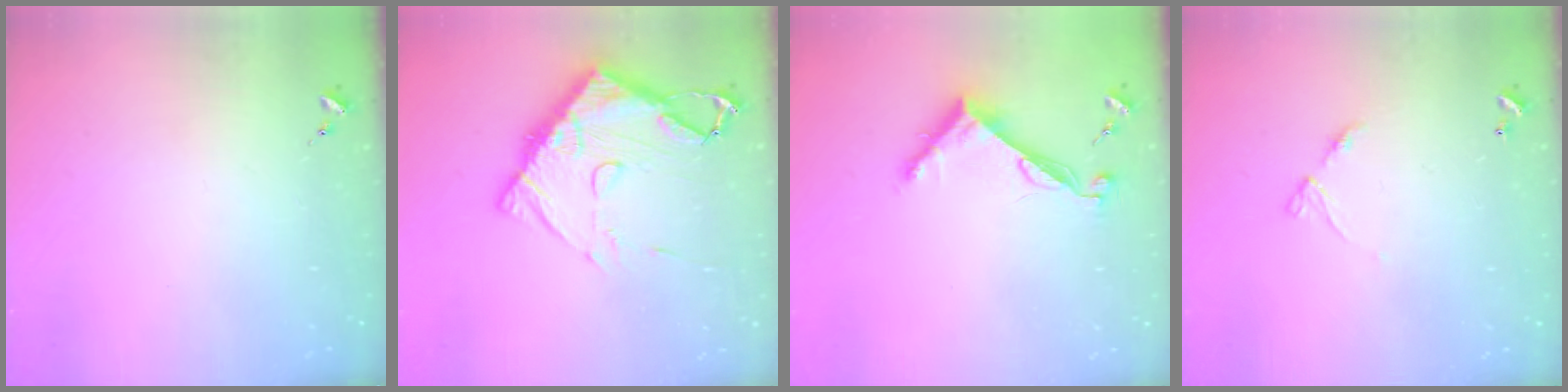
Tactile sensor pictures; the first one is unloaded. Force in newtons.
{"total": 14.3, "press": 14.2, "slide": 1.3}
{"total": 8.2, "press": 8.2, "slide": 0.2}
{"total": 6.1, "press": 6.0, "slide": 0.6}